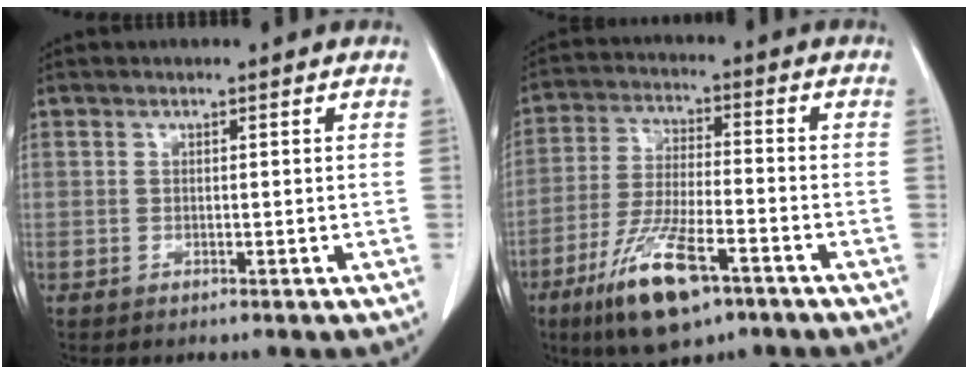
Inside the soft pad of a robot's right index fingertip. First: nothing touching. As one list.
[{"total": 13.1, "force": [-7.5, 3.3, 10.2], "torque": [-0.204, -0.022, -0.129]}]